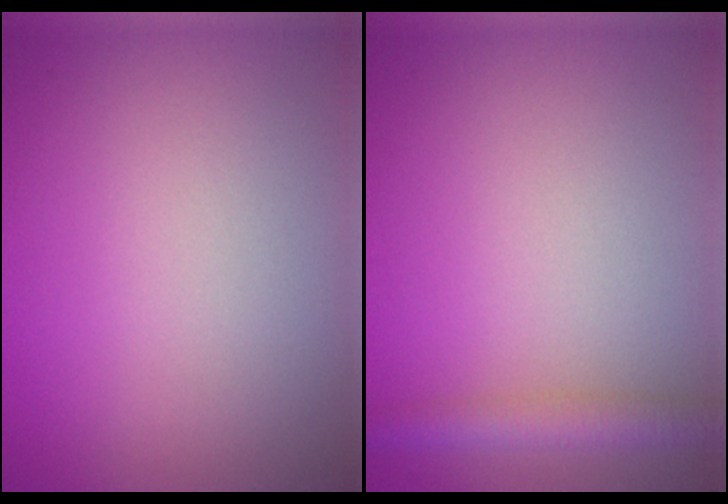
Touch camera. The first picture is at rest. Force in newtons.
{"total": 3.0, "press": 3.0, "slide": 0.1}